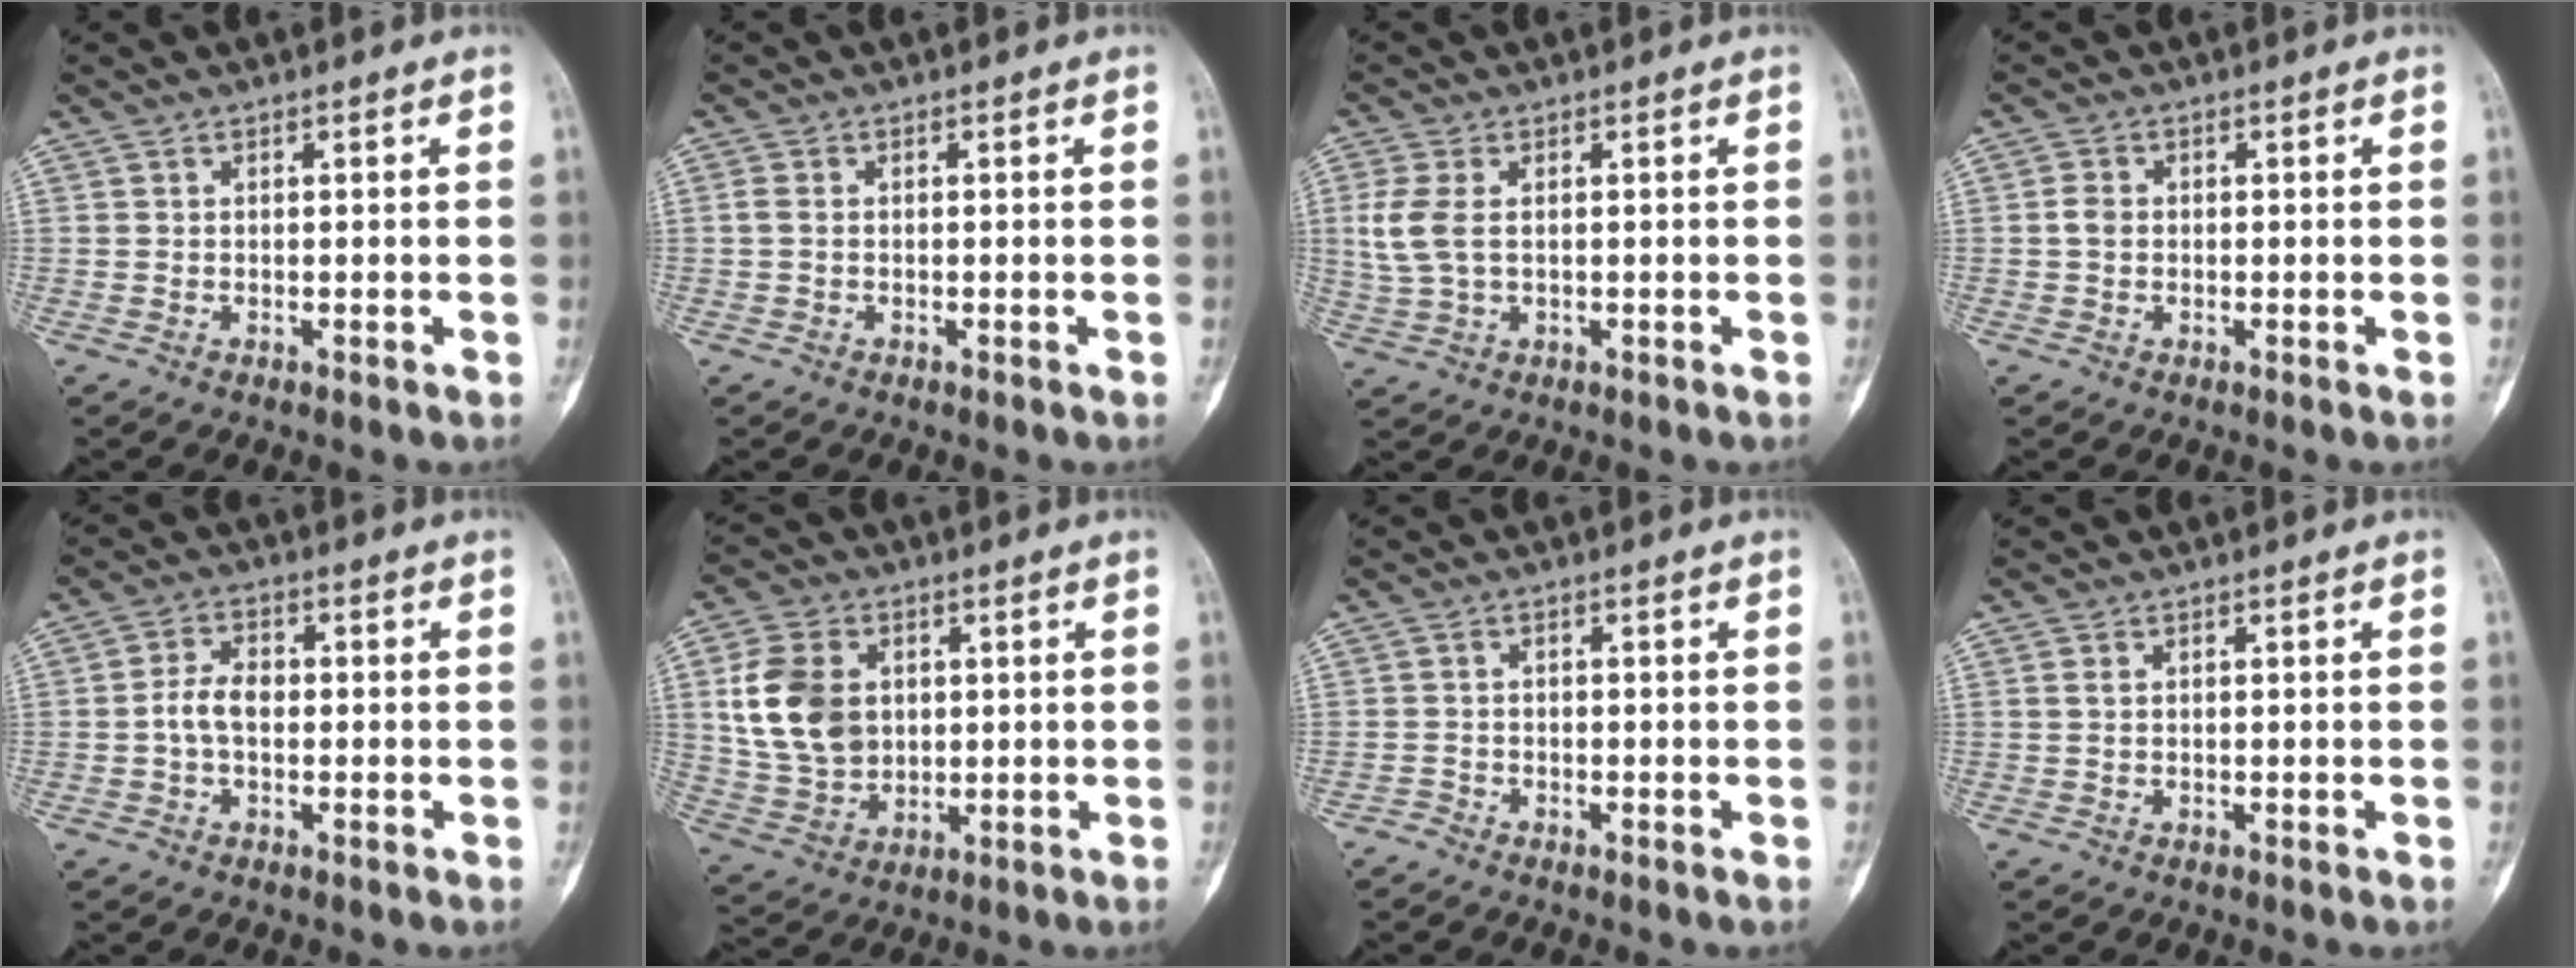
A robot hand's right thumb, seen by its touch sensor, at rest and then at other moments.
{"total": 1.6, "force": [0.0, 1.1, 1.2], "torque": [-0.031, 0.000, -0.003]}
{"total": 6.3, "force": [0.8, 3.7, 5.0], "torque": [-0.131, 0.003, 0.019]}
{"total": 2.1, "force": [-0.1, 1.7, 1.3], "torque": [-0.017, 0.004, -0.004]}
{"total": 5.1, "force": [-0.4, 3.3, 3.9], "torque": [-0.073, 0.017, -0.013]}
{"total": 13.3, "force": [2.5, 9.9, 8.5], "torque": [-0.140, -0.004, 0.055]}
{"total": 1.1, "force": [-1.0, 0.4, -0.4], "torque": [0.014, 0.000, -0.026]}
{"total": 1.1, "force": [0.3, 0.7, 0.8], "torque": [-0.021, 0.004, 0.010]}